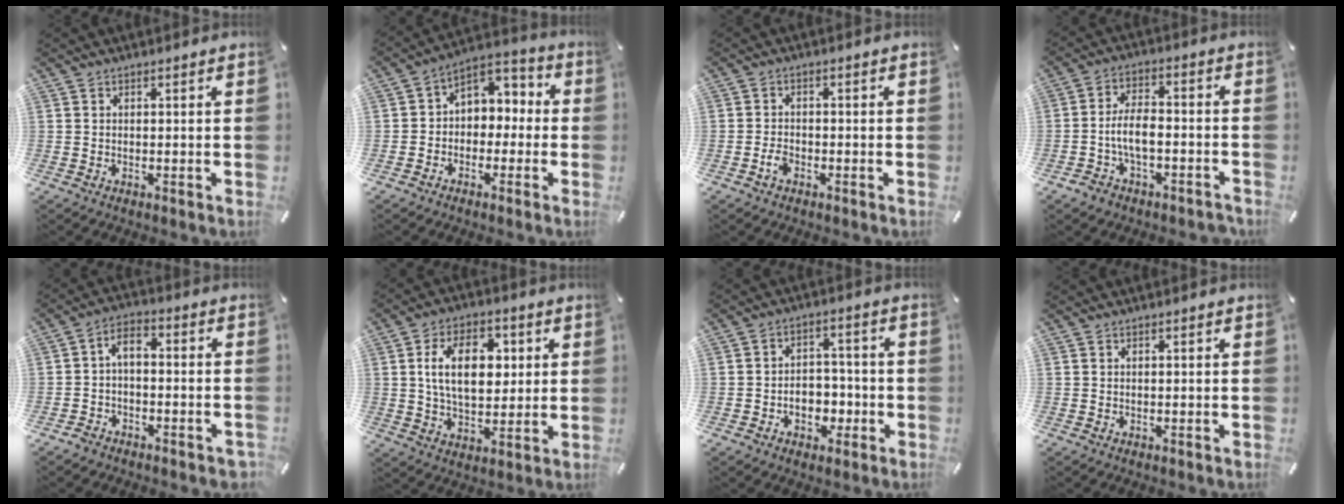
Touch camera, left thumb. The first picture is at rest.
{"total": 5.7, "force": [-1.2, 5.4, 1.2], "torque": [-0.018, 0.012, -0.025]}
{"total": 2.5, "force": [-1.5, 1.5, 1.4], "torque": [-0.034, 0.004, -0.030]}
{"total": 7.6, "force": [-2.5, 4.5, 5.6], "torque": [-0.112, 0.014, -0.047]}
{"total": 4.9, "force": [-1.8, 3.6, 2.8], "torque": [-0.056, 0.014, -0.036]}
{"total": 13.5, "force": [2.8, 8.7, 10.0], "torque": [-0.172, 0.005, 0.045]}
{"total": 6.9, "force": [-2.4, 5.6, 3.2], "torque": [-0.047, 0.019, -0.038]}
{"total": 0.0}